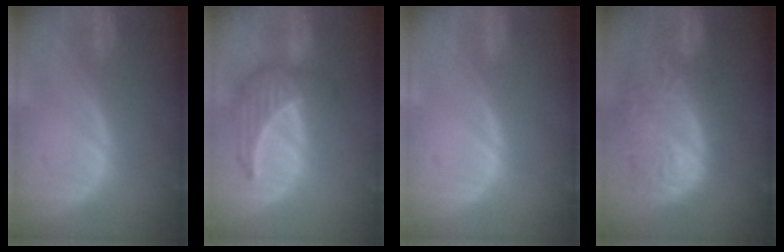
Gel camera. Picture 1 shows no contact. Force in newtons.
{"total": 6.5, "press": 6.4, "slide": 1.1}
{"total": 0.0}
{"total": 13.0, "press": 11.1, "slide": 6.8}